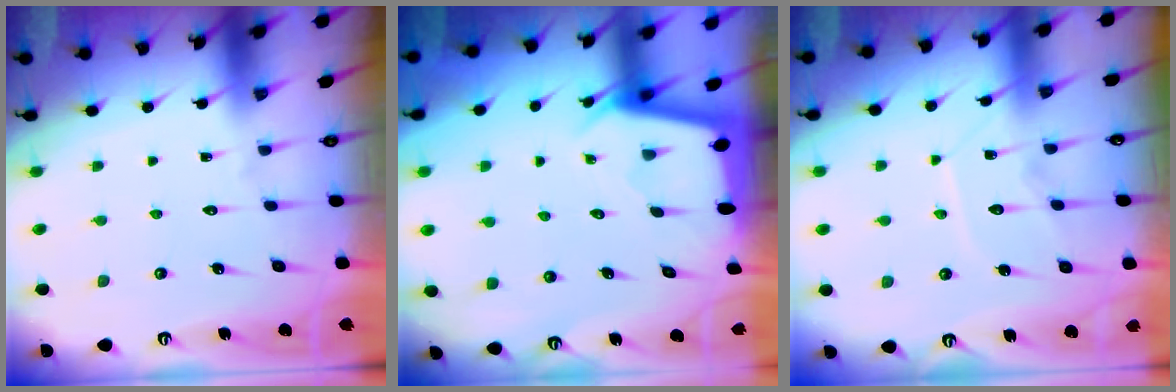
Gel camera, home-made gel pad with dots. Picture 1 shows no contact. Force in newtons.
{"total": 2.3, "press": 2.3, "slide": 0.3}
{"total": 8.5, "press": 8.5, "slide": 0.6}